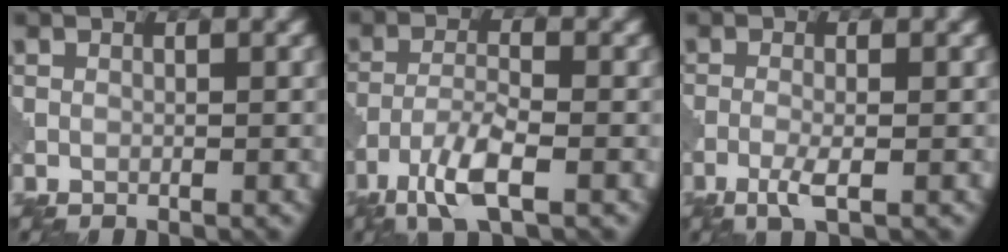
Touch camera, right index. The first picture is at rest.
{"total": 4.7, "force": [-2.9, 1.0, 3.6], "torque": [-0.078, -0.004, -0.065]}
{"total": 2.2, "force": [-1.0, 0.4, 1.9], "torque": [-0.043, -0.001, -0.025]}